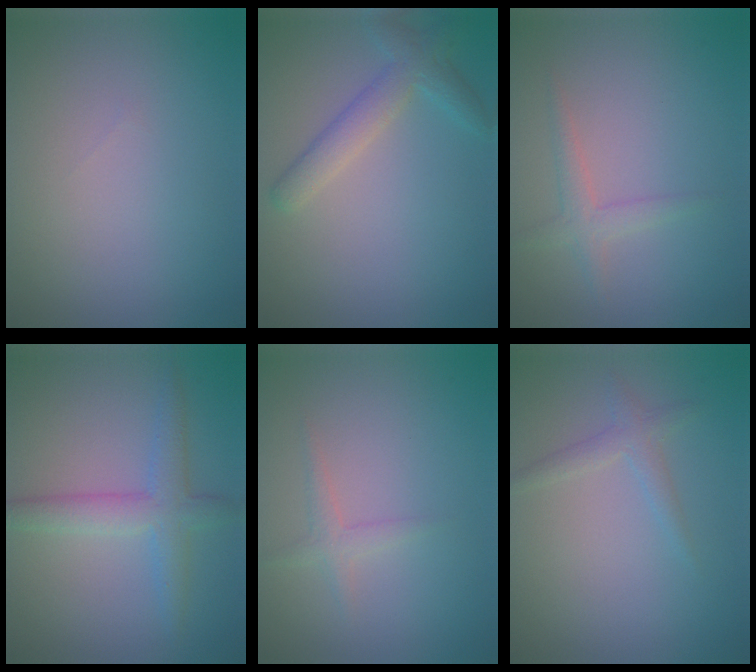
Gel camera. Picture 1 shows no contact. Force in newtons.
{"total": 2.9, "press": 2.9, "slide": 0.1}
{"total": 1.8, "press": 1.8, "slide": 0.0}
{"total": 3.5, "press": 3.5, "slide": 0.1}
{"total": 1.3, "press": 1.3, "slide": 0.1}
{"total": 1.5, "press": 1.5, "slide": 0.0}